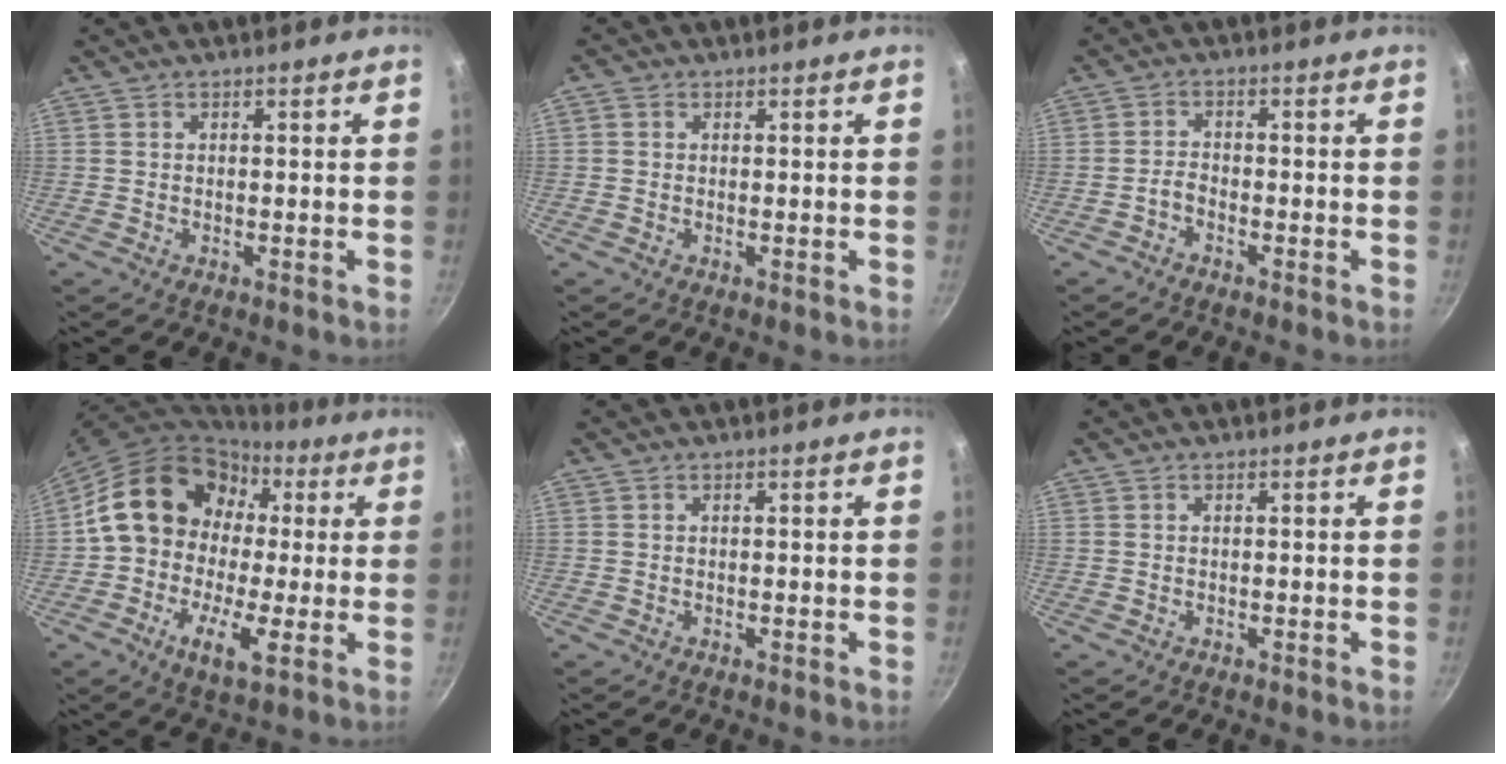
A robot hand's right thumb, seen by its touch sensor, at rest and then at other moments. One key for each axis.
{"total": 1.0, "fx": 0.2, "fy": 0.9, "fz": 0.4, "tx": -0.007, "ty": 0.004, "tz": -0.001}
{"total": 2.0, "fx": -1.5, "fy": 0.8, "fz": 0.9, "tx": -0.020, "ty": 0.016, "tz": -0.032}
{"total": 20.5, "fx": 2.6, "fy": 14.6, "fz": 14.2, "tx": -0.230, "ty": 0.034, "tz": 0.029}
{"total": 0.0}
{"total": 0.0}